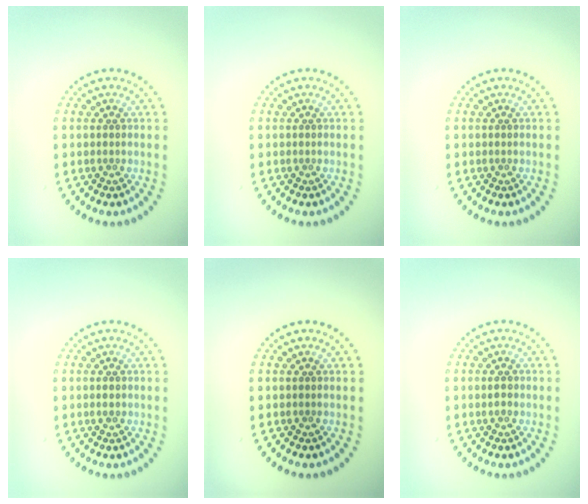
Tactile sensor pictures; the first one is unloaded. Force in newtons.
{"total": 0.0}
{"total": 0.0}
{"total": 0.9, "press": 0.9, "slide": 0.2}
{"total": 0.0}
{"total": 0.9, "press": 0.9, "slide": 0.2}